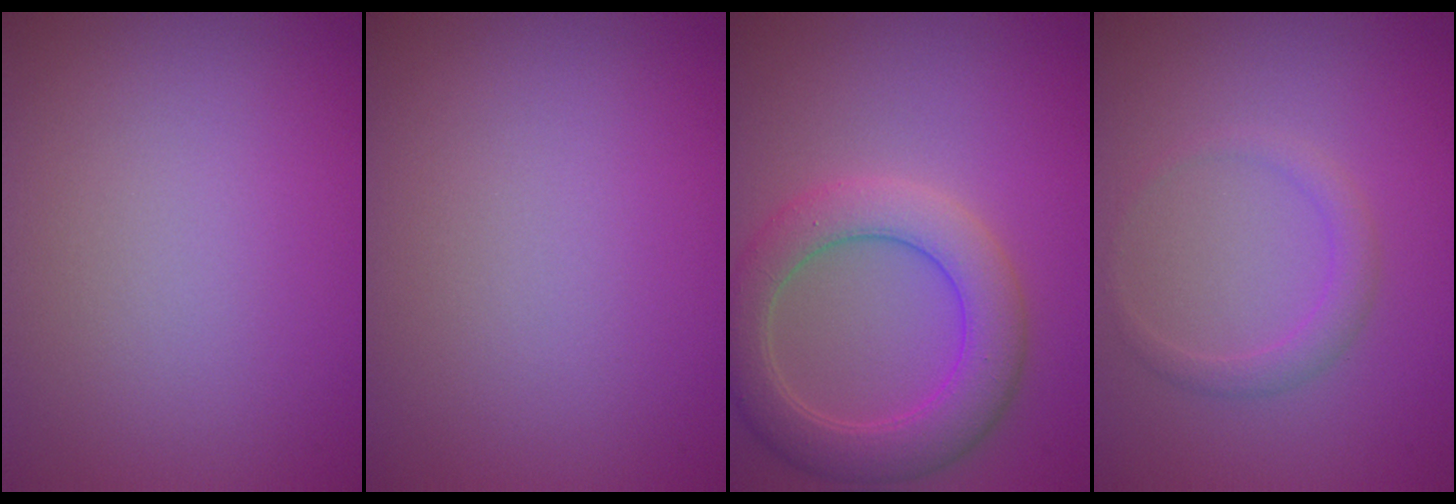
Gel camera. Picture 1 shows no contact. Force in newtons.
{"total": 0.0}
{"total": 5.7, "press": 5.7, "slide": 0.6}
{"total": 1.6, "press": 1.6, "slide": 0.1}